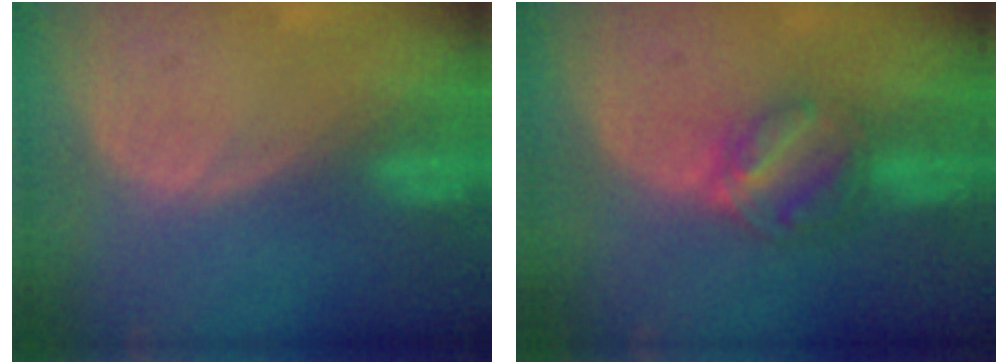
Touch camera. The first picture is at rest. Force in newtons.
{"total": 6.4, "press": 5.4, "slide": 3.3}